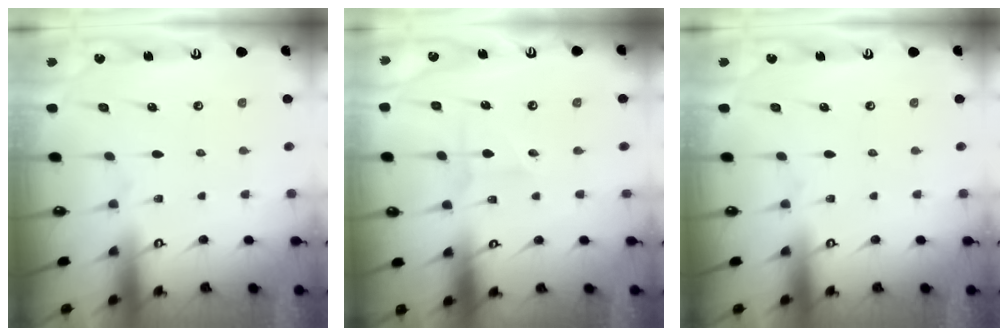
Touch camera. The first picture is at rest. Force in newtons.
{"total": 1.8, "press": 1.7, "slide": 0.2}
{"total": 0.0}